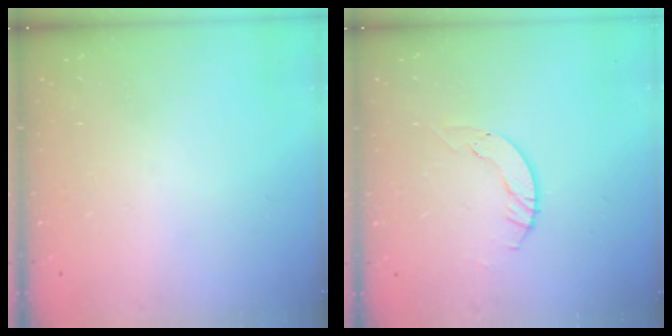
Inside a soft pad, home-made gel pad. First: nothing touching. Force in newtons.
{"total": 4.0, "press": 4.0, "slide": 0.4}